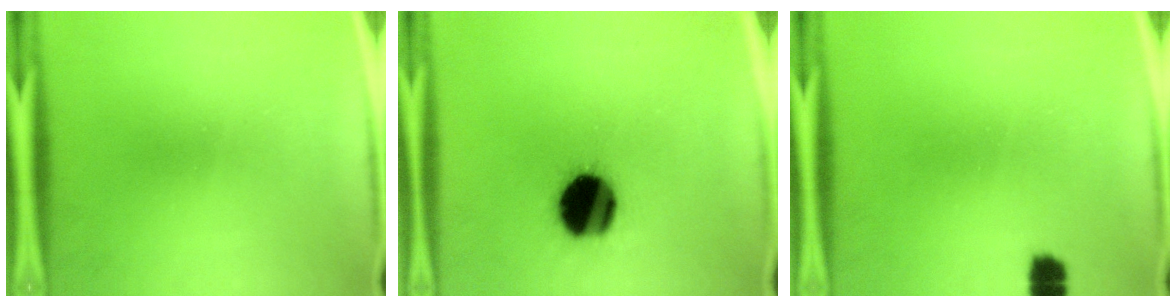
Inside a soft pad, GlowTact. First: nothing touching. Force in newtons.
{"total": 17.9}
{"total": 2.2}